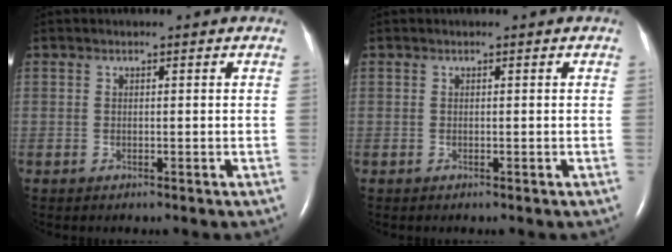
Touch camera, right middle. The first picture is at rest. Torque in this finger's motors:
{"motor_torque": [-0.05, 0.11, 0.00, 0.00]}